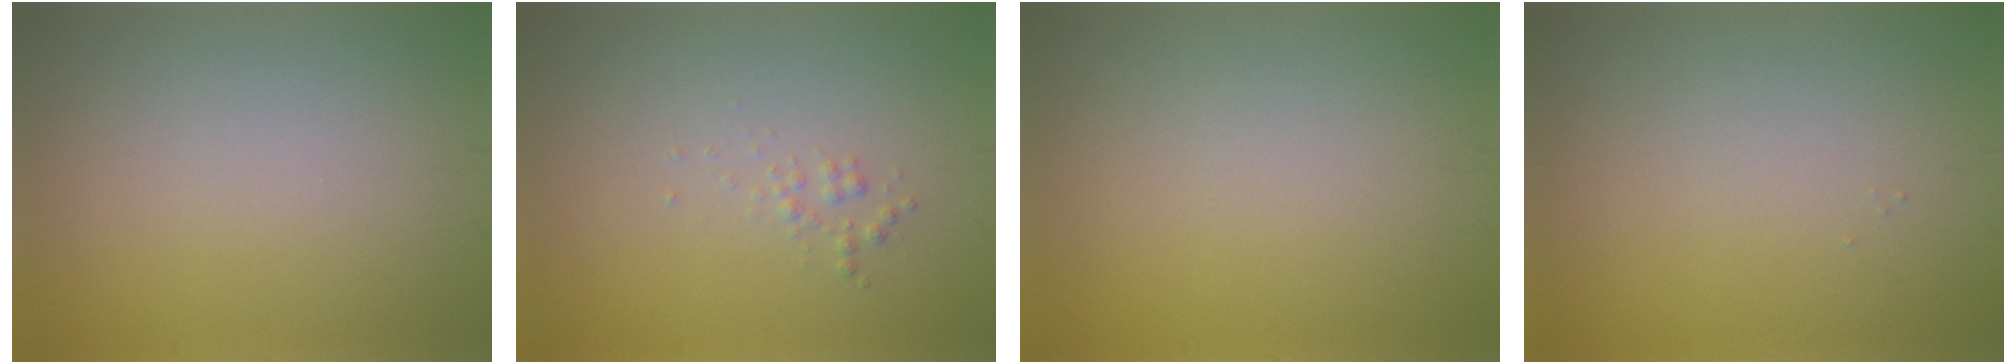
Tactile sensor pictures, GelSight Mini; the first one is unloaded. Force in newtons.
{"total": 0.7, "press": 0.7, "slide": 0.0}
{"total": 0.0}
{"total": 0.0}